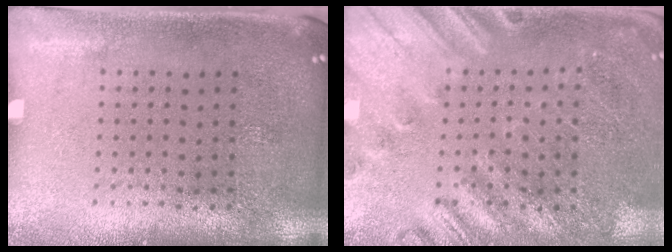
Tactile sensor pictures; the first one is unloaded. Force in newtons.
{"total": 2.3, "press": 2.2, "slide": 0.6}